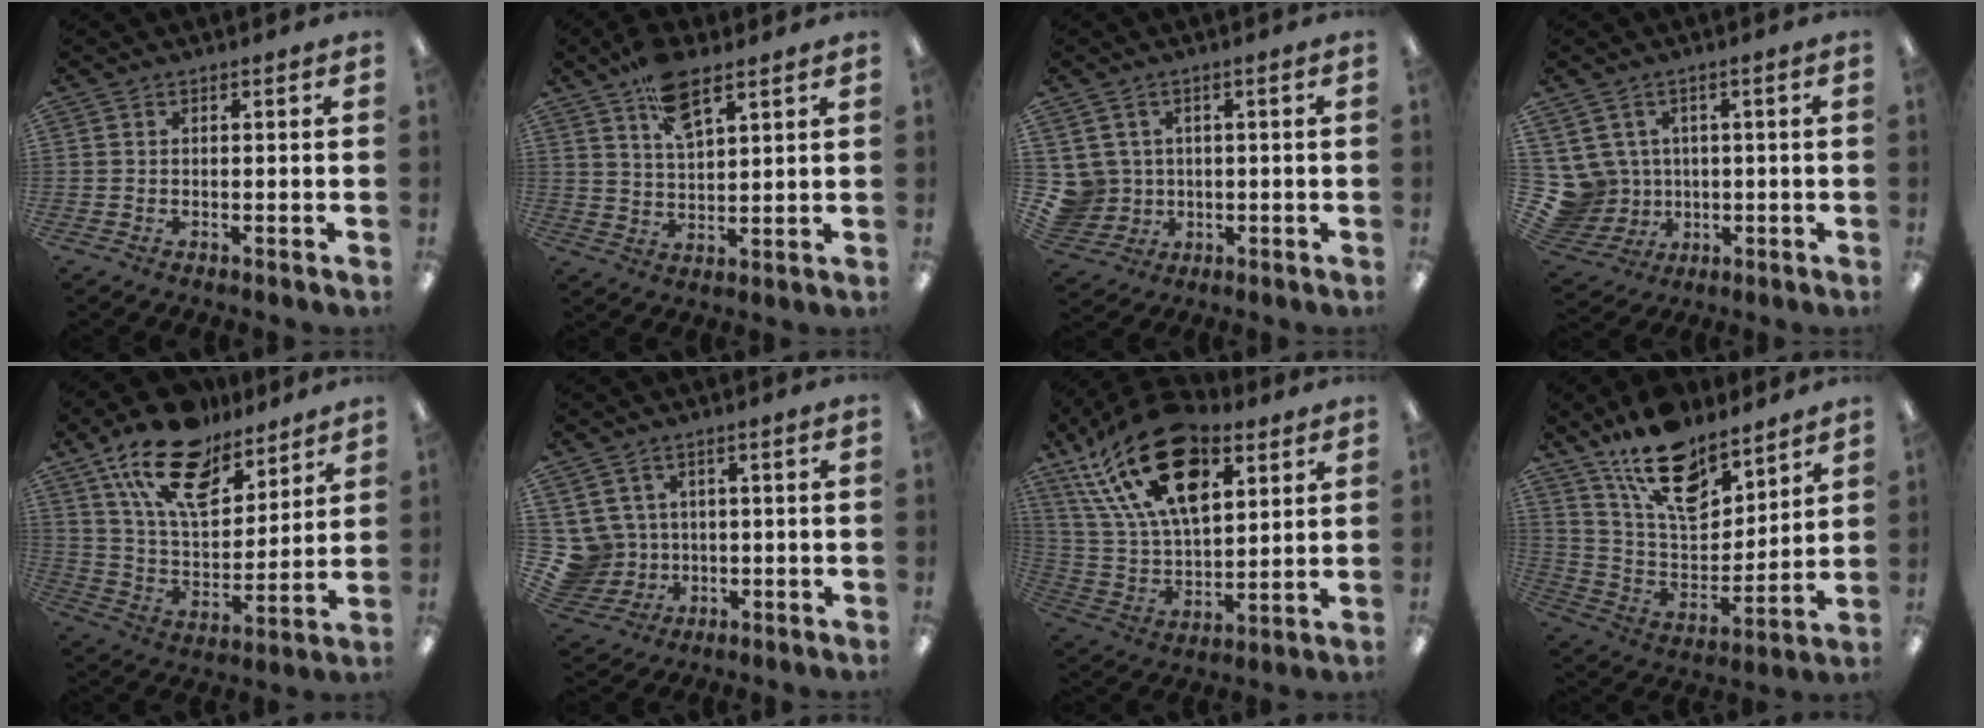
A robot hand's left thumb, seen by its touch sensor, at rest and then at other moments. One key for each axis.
{"total": 9.9, "fx": 6.6, "fy": 4.1, "fz": 6.2, "tx": -0.095, "ty": -0.032, "tz": 0.115}
{"total": 6.1, "fx": 1.1, "fy": 5.9, "fz": 0.7, "tx": -0.040, "ty": -0.001, "tz": 0.028}
{"total": 9.0, "fx": 0.9, "fy": 8.8, "fz": 2.0, "tx": -0.090, "ty": -0.006, "tz": 0.028}
{"total": 19.4, "fx": 13.2, "fy": 9.7, "fz": 10.5, "tx": -0.187, "ty": -0.066, "tz": 0.236}
{"total": 7.5, "fx": 1.0, "fy": 7.3, "fz": 1.2, "tx": -0.061, "ty": -0.003, "tz": 0.030}
{"total": 24.6, "fx": 12.2, "fy": 13.6, "fz": 16.5, "tx": -0.317, "ty": -0.054, "tz": 0.214}
{"total": 18.3, "fx": 12.7, "fy": 9.3, "fz": 9.4, "tx": -0.167, "ty": -0.074, "tz": 0.228}